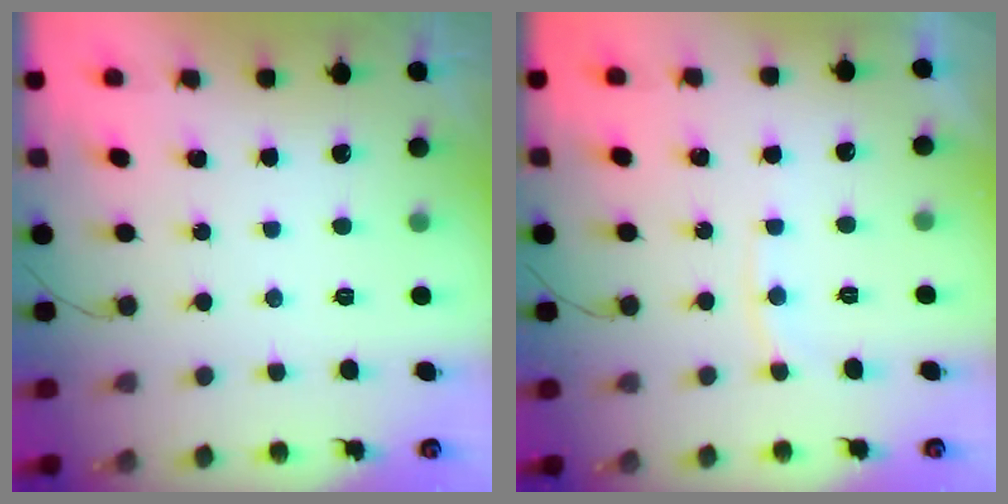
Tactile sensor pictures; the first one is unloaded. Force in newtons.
{"total": 5.1, "press": 5.1, "slide": 0.5}